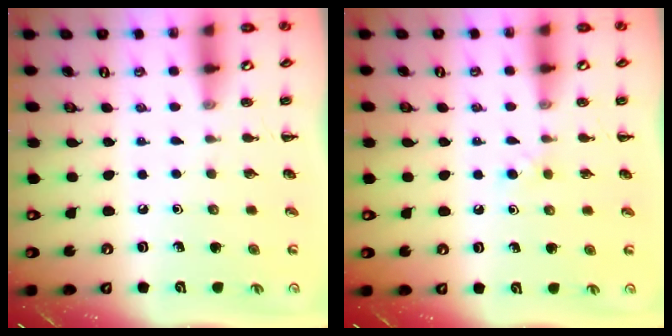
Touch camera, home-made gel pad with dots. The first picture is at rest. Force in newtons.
{"total": 3.0, "press": 2.6, "slide": 1.4}